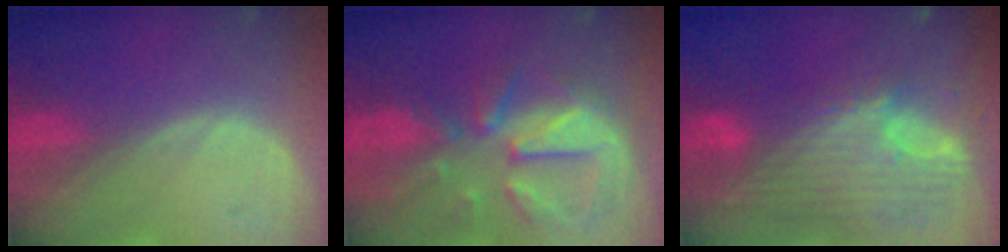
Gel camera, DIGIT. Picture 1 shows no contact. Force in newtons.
{"total": 11.1, "press": 9.8, "slide": 5.4}
{"total": 12.1, "press": 10.2, "slide": 6.4}